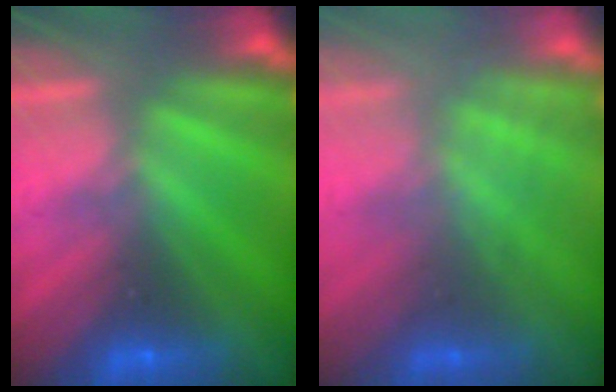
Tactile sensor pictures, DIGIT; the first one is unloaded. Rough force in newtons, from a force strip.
{"total": 3.2}